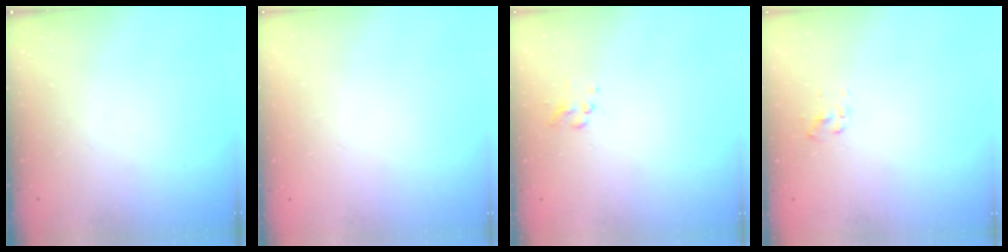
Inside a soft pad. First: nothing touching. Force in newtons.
{"total": 1.8, "press": 1.8, "slide": 0.2}
{"total": 3.0, "press": 2.9, "slide": 0.8}
{"total": 2.6, "press": 2.4, "slide": 0.9}